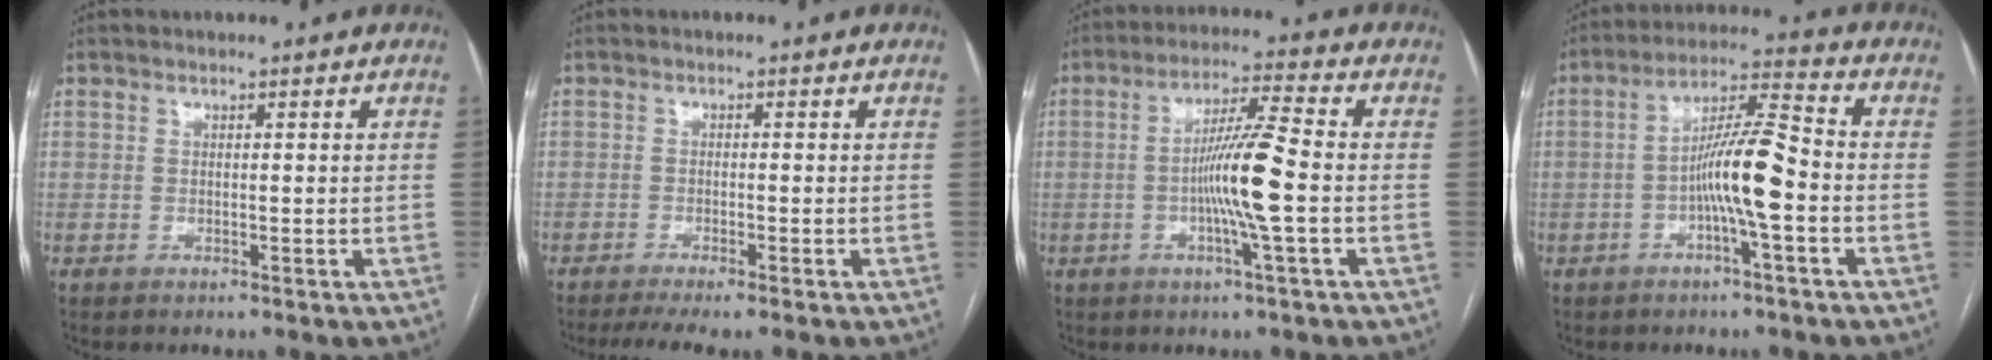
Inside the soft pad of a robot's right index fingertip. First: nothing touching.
{"total": 5.8, "force": [-4.5, 0.4, 3.6], "torque": [-0.054, -0.008, -0.070]}
{"total": 9.3, "force": [-1.6, -0.6, 9.1], "torque": [-0.169, 0.000, -0.035]}
{"total": 9.4, "force": [-2.4, 0.4, 9.1], "torque": [-0.169, 0.017, -0.046]}